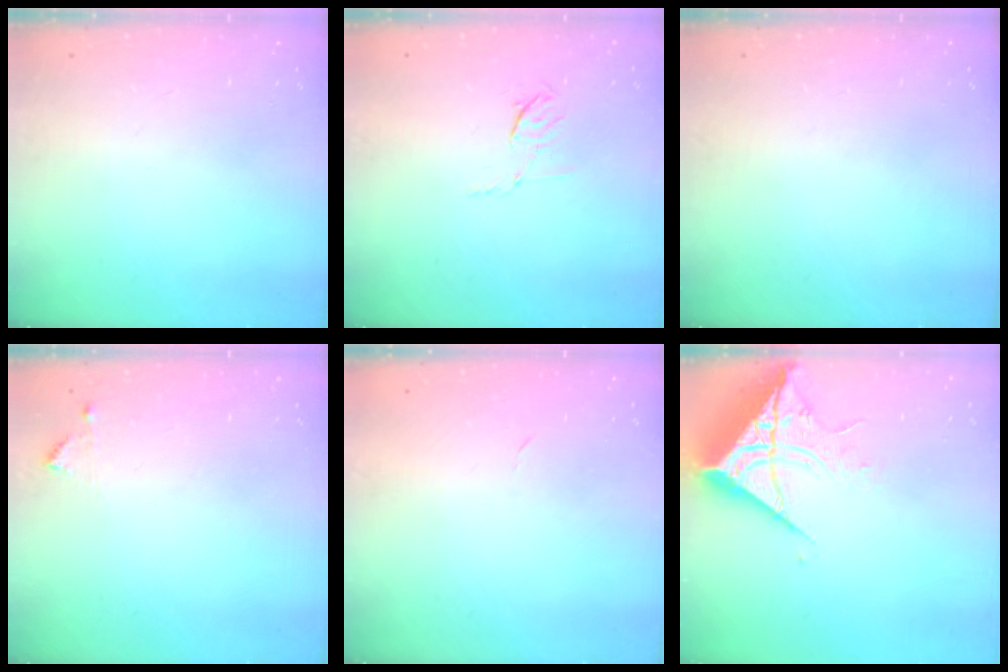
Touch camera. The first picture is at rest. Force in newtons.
{"total": 4.4, "press": 4.2, "slide": 1.5}
{"total": 0.0}
{"total": 4.4, "press": 4.3, "slide": 0.4}
{"total": 2.3, "press": 2.3, "slide": 0.4}
{"total": 11.2, "press": 11.1, "slide": 1.4}